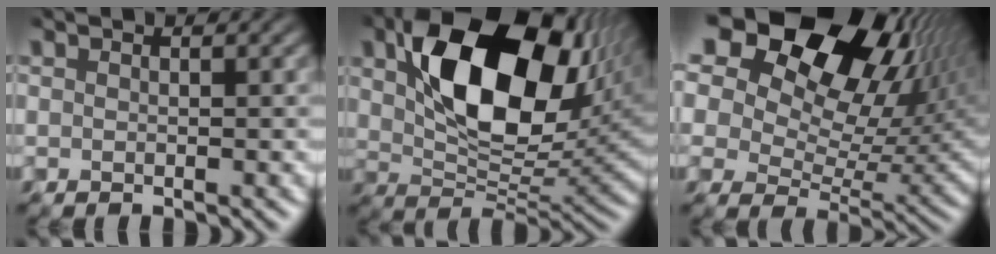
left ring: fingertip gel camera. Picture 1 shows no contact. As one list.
[{"total": 12.8, "force": [4.9, 7.3, 9.3], "torque": [-0.153, 0.006, 0.093]}, {"total": 23.0, "force": [13.3, 12.2, 14.2], "torque": [-0.269, 0.098, 0.217]}]